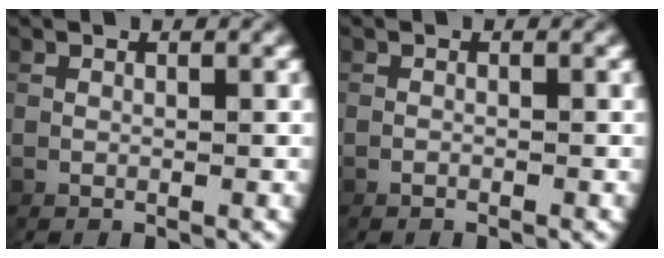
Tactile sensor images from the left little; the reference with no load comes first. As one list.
[{"total": 0.6, "force": [-0.6, -0.3, 0.1], "torque": [-0.006, -0.001, -0.010]}]